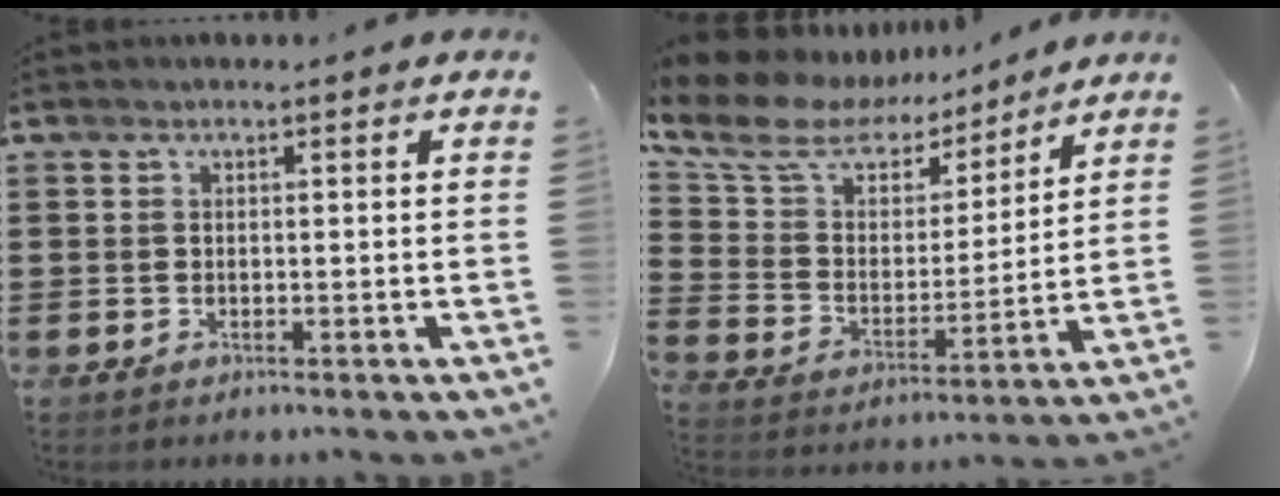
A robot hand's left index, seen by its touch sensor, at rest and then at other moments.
{"total": 10.3, "force": [7.9, 5.2, 4.1], "torque": [-0.130, -0.038, 0.139]}